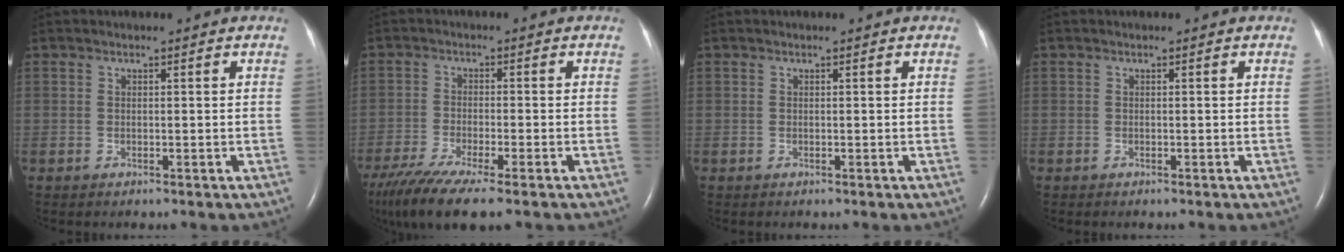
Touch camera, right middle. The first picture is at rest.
{"total": 11.2, "force": [-8.3, 1.2, 7.4], "torque": [-0.138, -0.025, -0.142]}
{"total": 0.0}
{"total": 0.0}